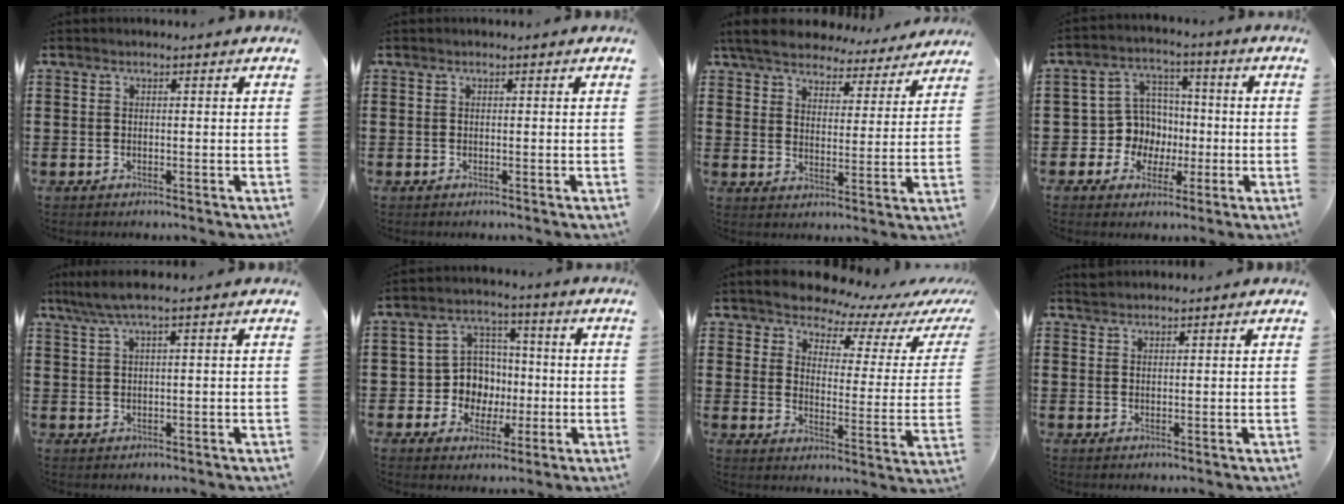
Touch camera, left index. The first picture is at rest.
{"total": 0.0}
{"total": 6.2, "force": [6.0, 1.1, 1.4], "torque": [-0.058, -0.035, 0.104]}
{"total": 8.2, "force": [-0.1, 8.0, 2.1], "torque": [-0.079, 0.006, 0.005]}
{"total": 3.2, "force": [1.6, 0.2, 2.8], "torque": [-0.063, -0.001, 0.026]}
{"total": 8.0, "force": [-0.2, 7.5, 2.5], "torque": [-0.067, 0.014, 0.003]}
{"total": 5.1, "force": [4.9, 1.2, 0.8], "torque": [-0.041, -0.043, 0.080]}
{"total": 1.3, "force": [1.3, 0.2, 0.1], "torque": [-0.005, 0.001, 0.026]}